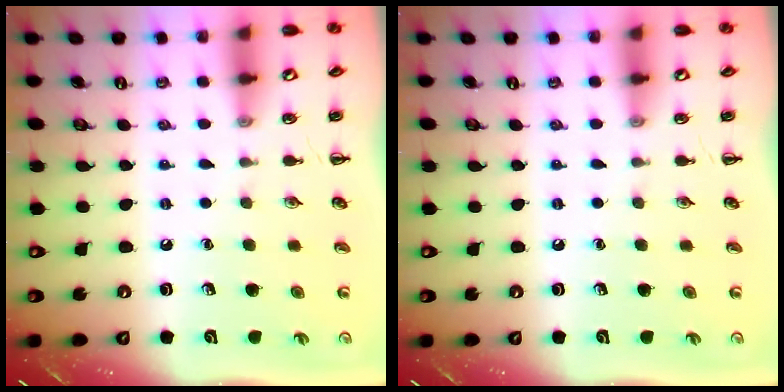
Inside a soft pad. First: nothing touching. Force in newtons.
{"total": 0.0}